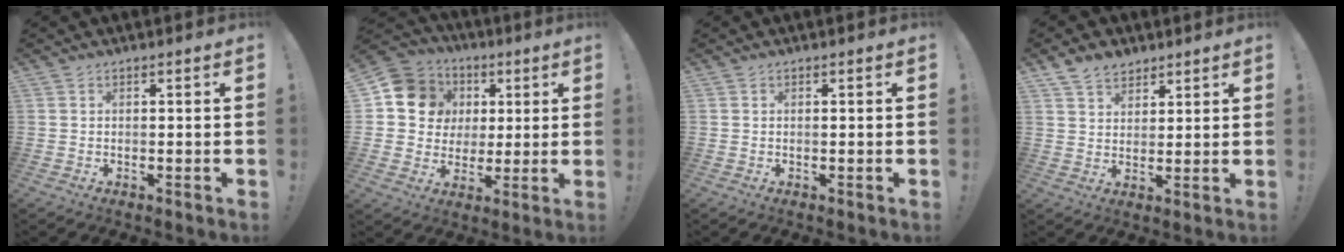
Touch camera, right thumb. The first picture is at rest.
{"total": 13.0, "force": [3.7, 11.7, 4.1], "torque": [-0.053, -0.007, 0.083]}
{"total": 0.0}
{"total": 6.6, "force": [4.8, 4.1, 1.9], "torque": [-0.037, -0.021, 0.095]}